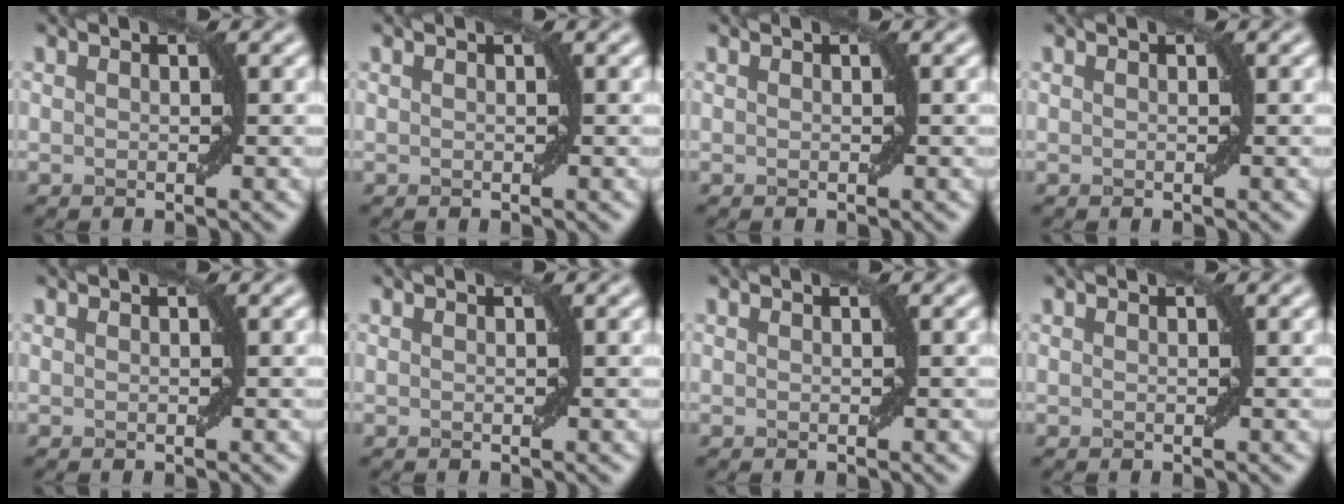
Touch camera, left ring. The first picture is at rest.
{"total": 0.0}
{"total": 0.0}
{"total": 0.0}
{"total": 0.0}
{"total": 0.0}
{"total": 0.0}
{"total": 0.0}